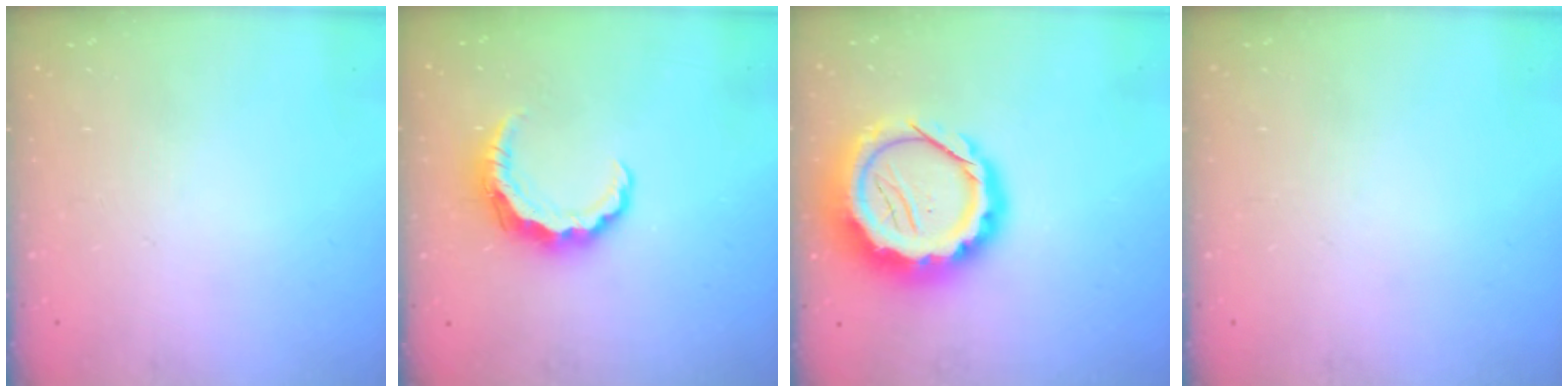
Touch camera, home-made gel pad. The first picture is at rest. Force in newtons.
{"total": 8.3, "press": 8.2, "slide": 1.3}
{"total": 18.8, "press": 18.4, "slide": 4.0}
{"total": 0.0}